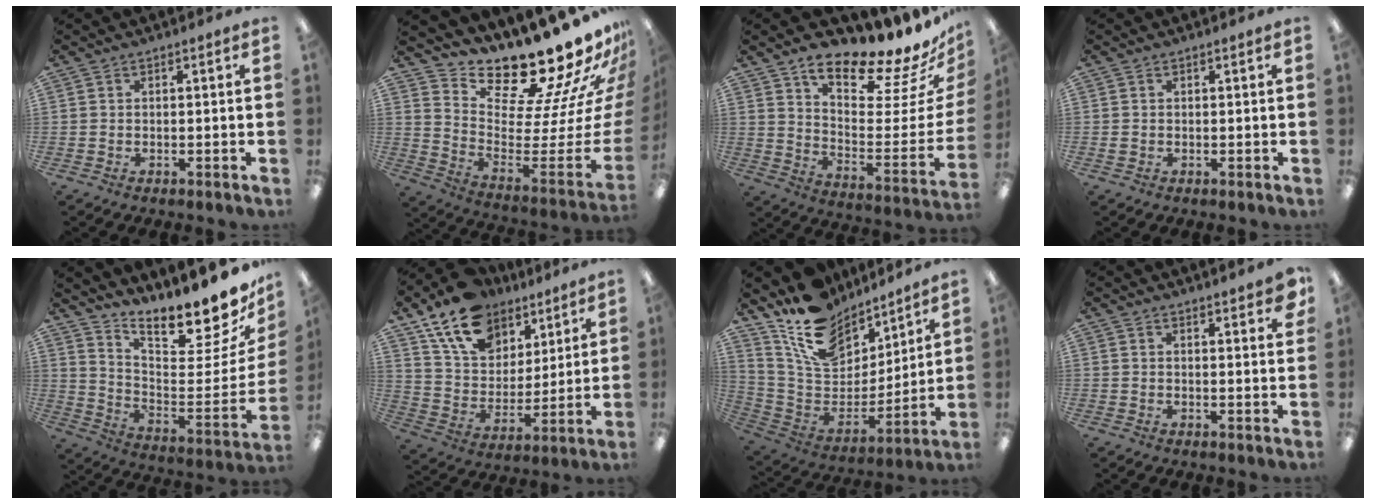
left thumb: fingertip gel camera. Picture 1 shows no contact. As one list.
[{"total": 22.1, "force": [19.1, 4.8, 10.0], "torque": [-0.112, -0.189, 0.331]}, {"total": 18.9, "force": [16.3, 4.0, 8.5], "torque": [-0.102, -0.145, 0.263]}, {"total": 0.6, "force": [0.1, 0.6, 0.3], "torque": [-0.005, 0.004, 0.001]}, {"total": 14.6, "force": [13.0, 1.7, 6.4], "torque": [-0.066, -0.135, 0.200]}, {"total": 17.2, "force": [12.2, 10.3, 6.4], "torque": [-0.130, -0.066, 0.229]}, {"total": 17.4, "force": [12.4, 10.1, 6.9], "torque": [-0.140, -0.086, 0.229]}, {"total": 3.3, "force": [2.8, 0.3, 1.7], "torque": [-0.016, -0.018, 0.045]}]